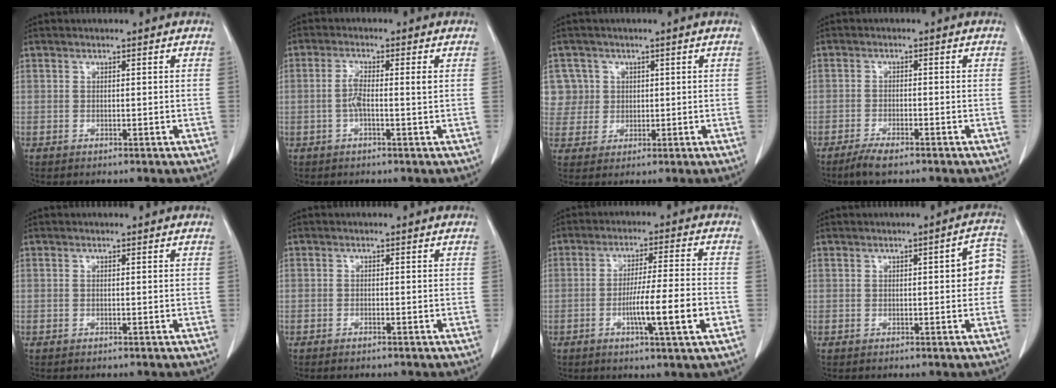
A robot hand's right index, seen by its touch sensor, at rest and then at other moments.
{"total": 3.4, "force": [-0.2, 0.3, 3.3], "torque": [-0.068, 0.007, -0.005]}
{"total": 5.8, "force": [2.0, 5.5, -0.2], "torque": [0.016, 0.014, 0.045]}
{"total": 3.5, "force": [-2.6, 0.6, 2.2], "torque": [-0.043, -0.004, -0.048]}
{"total": 0.0}
{"total": 0.7, "force": [-0.6, 0.1, 0.3], "torque": [-0.011, -0.001, -0.010]}
{"total": 9.7, "force": [-3.0, -0.3, 9.2], "torque": [-0.153, -0.008, -0.051]}
{"total": 5.4, "force": [0.3, 1.5, 5.2], "torque": [-0.052, 0.019, -0.001]}